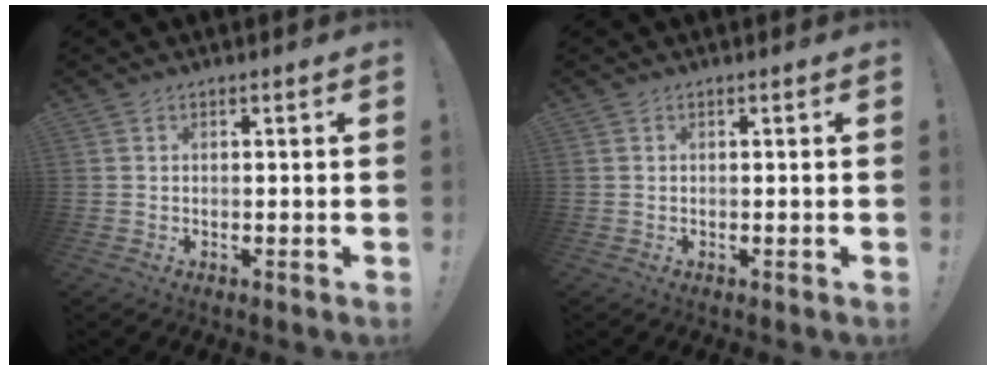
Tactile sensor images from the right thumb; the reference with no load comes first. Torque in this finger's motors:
{"motor_torque": [0.00, 0.00, -0.02, 0.02, 0.01]}